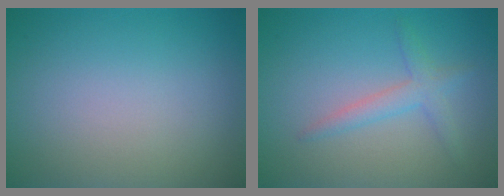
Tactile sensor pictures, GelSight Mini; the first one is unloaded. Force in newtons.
{"total": 2.1, "press": 2.1, "slide": 0.1}